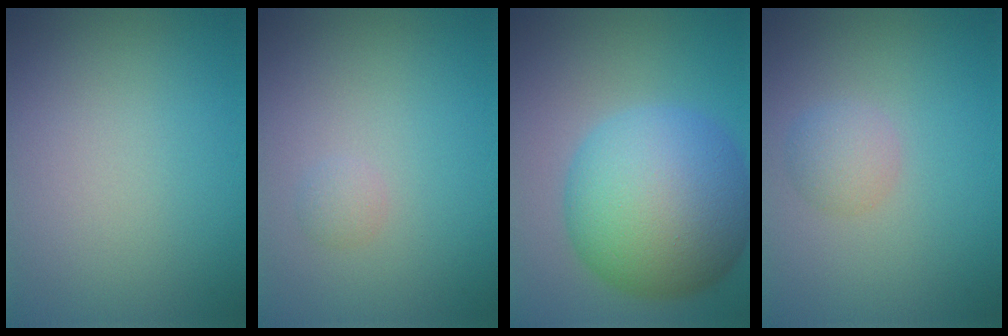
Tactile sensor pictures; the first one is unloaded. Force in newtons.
{"total": 0.7, "press": 0.7, "slide": 0.0}
{"total": 12.1, "press": 12.1, "slide": 0.1}
{"total": 1.8, "press": 1.8, "slide": 0.1}